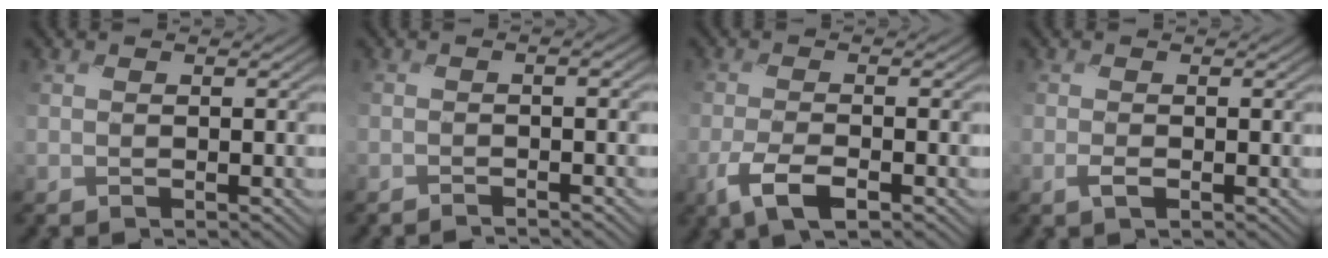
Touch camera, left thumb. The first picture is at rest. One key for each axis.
{"total": 1.4, "fx": -1.2, "fy": -0.4, "fz": 0.5, "tx": -0.010, "ty": 0.001, "tz": -0.031}
{"total": 4.3, "fx": -2.6, "fy": 1.3, "fz": 3.2, "tx": -0.076, "ty": -0.004, "tz": -0.055}
{"total": 1.0, "fx": -0.7, "fy": 0.2, "fz": 0.6, "tx": -0.015, "ty": 0.000, "tz": -0.018}